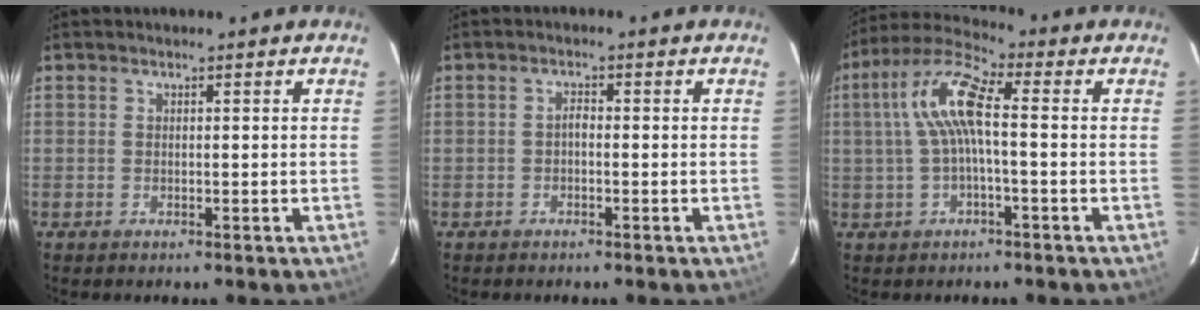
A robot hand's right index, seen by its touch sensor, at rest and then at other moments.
{"total": 1.1, "force": [-0.6, 0.5, 0.8], "torque": [-0.015, 0.007, -0.012]}
{"total": 9.4, "force": [0.3, 2.2, 9.1], "torque": [-0.193, 0.022, 0.004]}